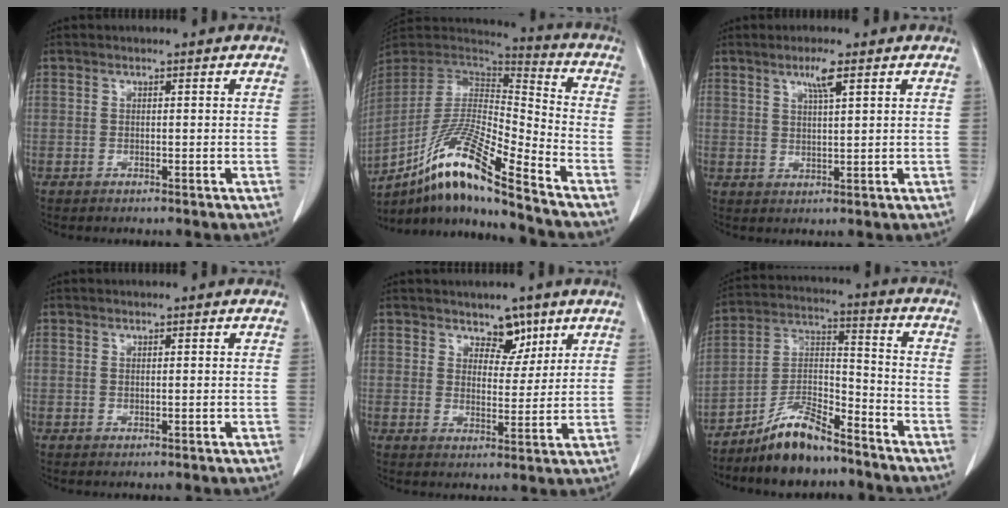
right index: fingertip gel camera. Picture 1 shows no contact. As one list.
[{"total": 17.5, "force": [-12.0, 1.0, 12.6], "torque": [-0.251, -0.011, -0.221]}, {"total": 3.9, "force": [2.2, 0.3, 3.2], "torque": [-0.060, -0.002, 0.040]}, {"total": 0.0}, {"total": 4.9, "force": [3.3, 2.9, 2.1], "torque": [-0.020, -0.003, 0.055]}, {"total": 10.9, "force": [-8.8, 2.8, 5.7], "torque": [-0.113, 0.011, -0.164]}]